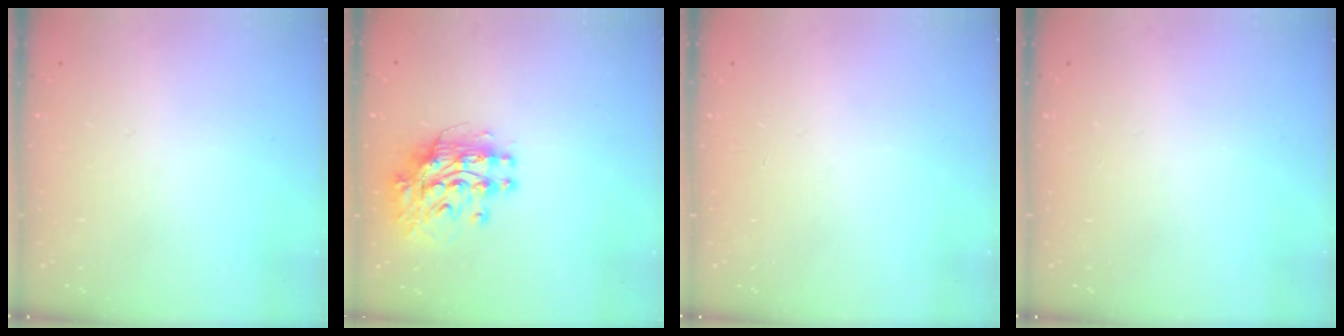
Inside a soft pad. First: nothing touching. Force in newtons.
{"total": 10.7, "press": 10.6, "slide": 1.4}
{"total": 0.0}
{"total": 0.0}